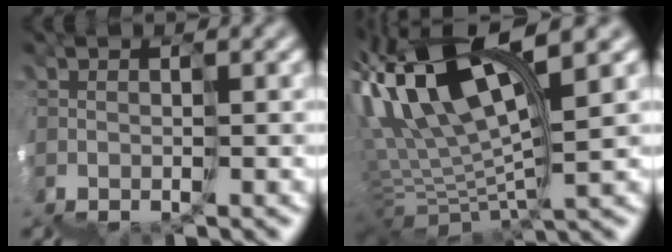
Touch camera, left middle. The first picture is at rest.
{"total": 8.2, "force": [5.7, 1.7, 5.6], "torque": [-0.156, 0.041, 0.100]}